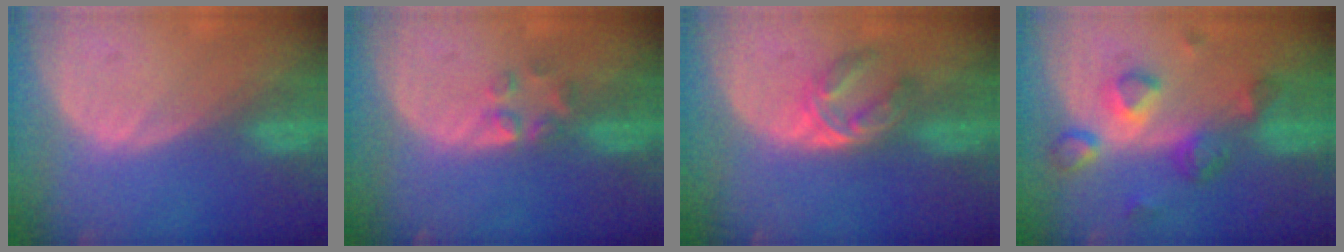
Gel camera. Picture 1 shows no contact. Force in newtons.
{"total": 2.6, "press": 2.6, "slide": 0.2}
{"total": 5.8, "press": 4.7, "slide": 3.4}
{"total": 7.9, "press": 7.0, "slide": 3.6}